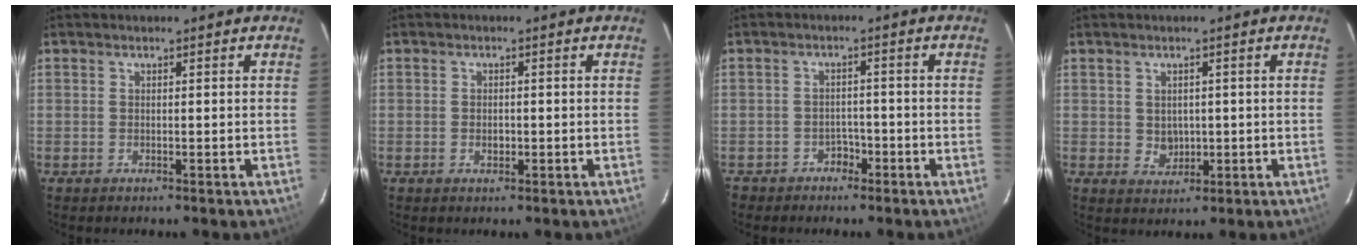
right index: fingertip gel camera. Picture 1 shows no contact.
{"total": 1.7, "force": [-0.3, 1.2, 1.2], "torque": [-0.021, 0.002, -0.005]}
{"total": 3.6, "force": [-2.3, 2.7, -0.1], "torque": [0.003, 0.021, -0.033]}
{"total": 3.3, "force": [0.2, 2.9, 1.6], "torque": [-0.026, 0.001, 0.012]}